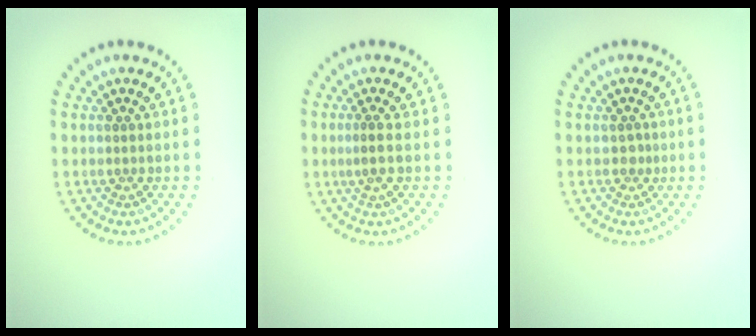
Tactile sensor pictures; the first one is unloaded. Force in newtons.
{"total": 1.4, "press": 1.2, "slide": 0.8}
{"total": 0.6, "press": 0.5, "slide": 0.4}